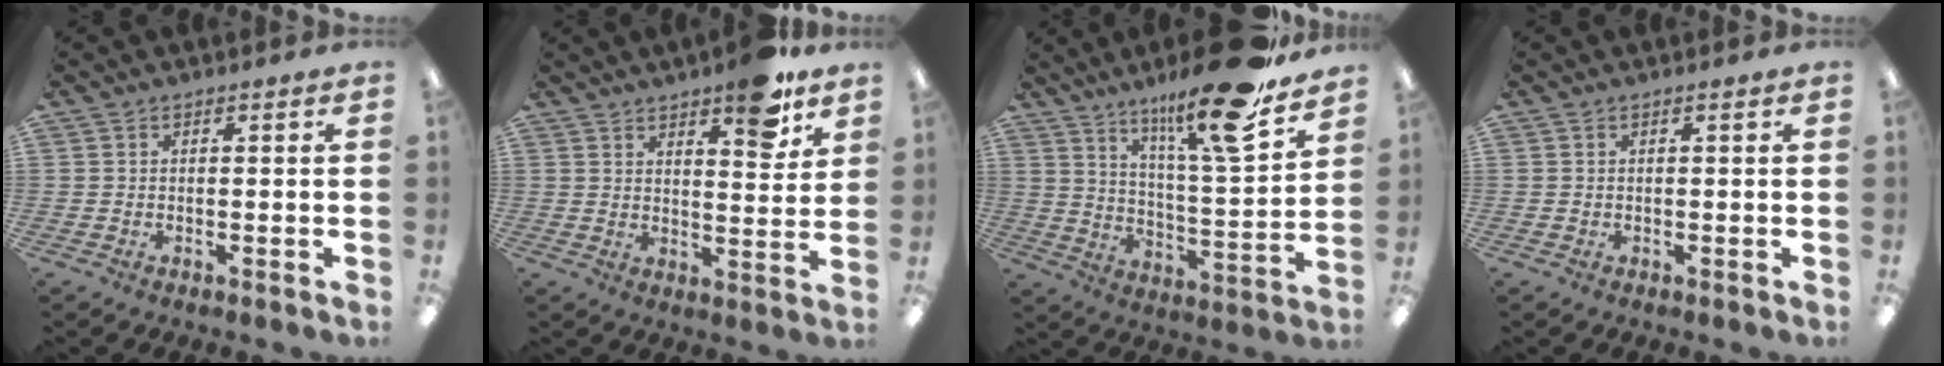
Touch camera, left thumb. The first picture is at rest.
{"total": 9.5, "force": [7.0, 2.9, 5.8], "torque": [-0.065, -0.040, 0.114]}
{"total": 19.2, "force": [14.5, 3.0, 12.2], "torque": [-0.206, -0.092, 0.231]}
{"total": 0.0}